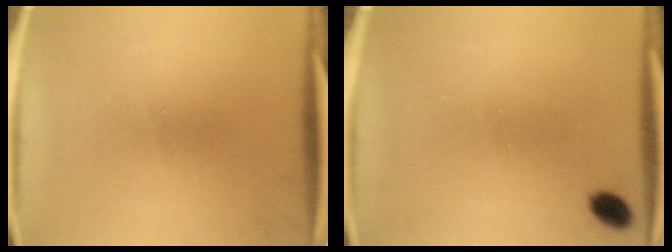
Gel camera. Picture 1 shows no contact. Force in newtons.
{"total": 3.0}